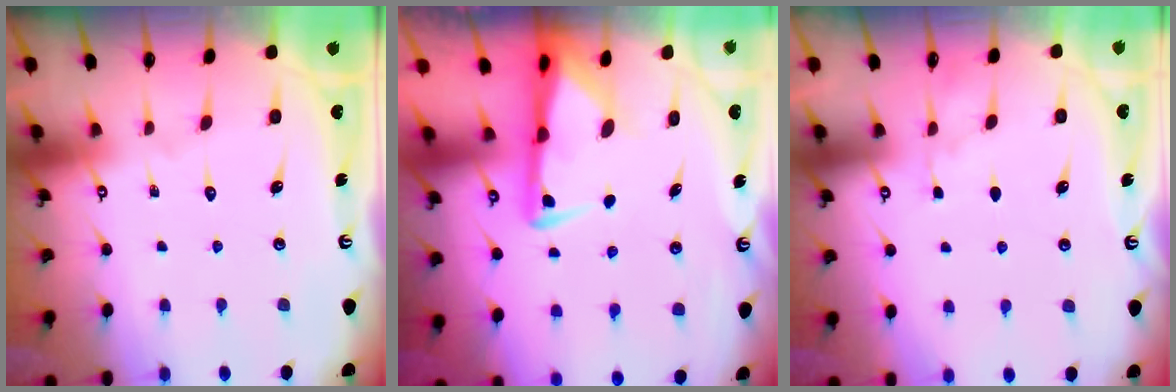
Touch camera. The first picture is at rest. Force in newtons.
{"total": 3.2, "press": 3.1, "slide": 0.7}
{"total": 2.7, "press": 2.7, "slide": 0.4}